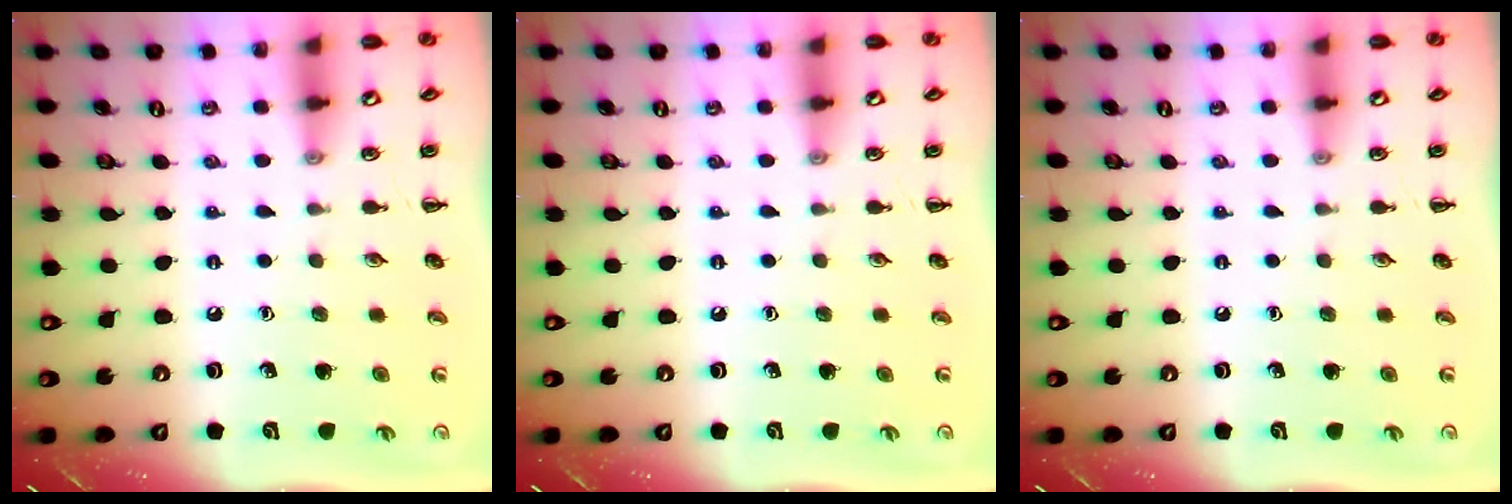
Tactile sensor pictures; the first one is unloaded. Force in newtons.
{"total": 0.0}
{"total": 0.0}